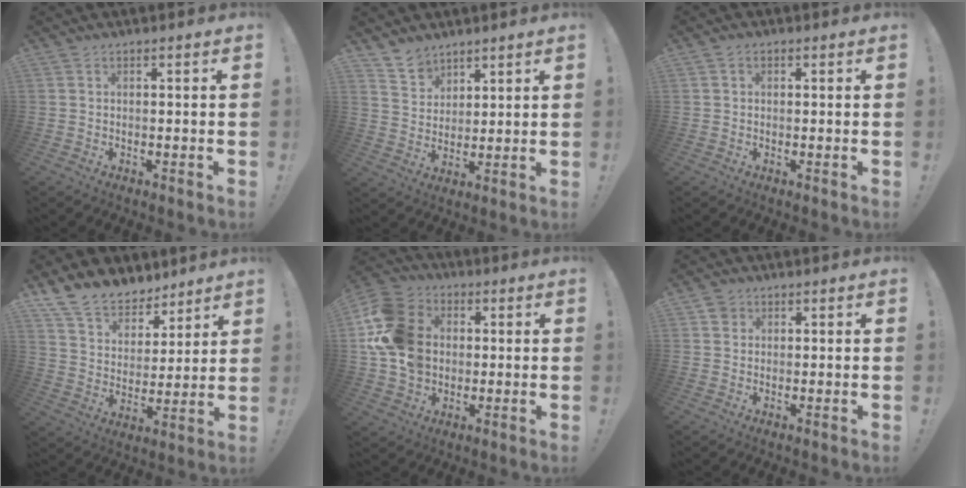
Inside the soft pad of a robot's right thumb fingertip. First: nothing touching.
{"total": 7.1, "force": [5.9, 3.8, 0.6], "torque": [-0.019, -0.046, 0.117]}
{"total": 1.1, "force": [0.3, 0.9, 0.4], "torque": [-0.005, 0.001, 0.004]}
{"total": 12.7, "force": [10.2, 6.9, 3.0], "torque": [-0.067, -0.075, 0.197]}
{"total": 17.6, "force": [1.7, 14.2, 10.2], "torque": [-0.180, 0.001, 0.036]}
{"total": 2.3, "force": [1.2, 2.0, 0.5], "torque": [-0.001, -0.002, 0.021]}